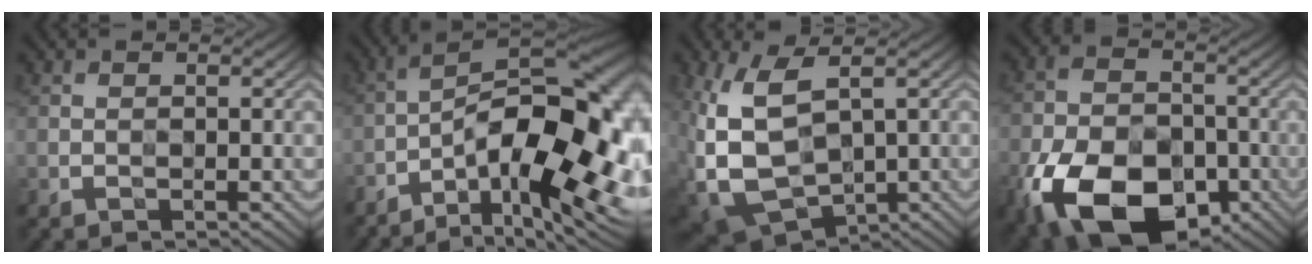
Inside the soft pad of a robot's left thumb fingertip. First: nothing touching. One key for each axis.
{"total": 19.4, "fx": -6.3, "fy": 7.4, "fz": 16.8, "tx": -0.238, "ty": -0.010, "tz": -0.108}
{"total": 14.1, "fx": 1.2, "fy": 8.3, "fz": 11.3, "tx": -0.288, "ty": -0.035, "tz": 0.038}
{"total": 16.8, "fx": -8.1, "fy": 10.2, "fz": 10.6, "tx": -0.236, "ty": -0.045, "tz": -0.145}